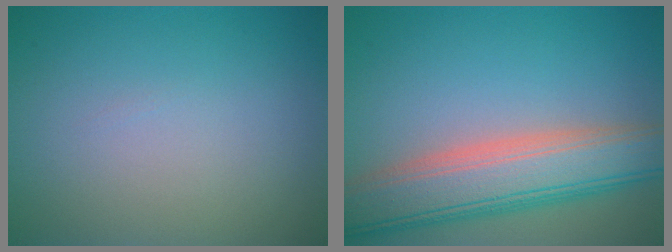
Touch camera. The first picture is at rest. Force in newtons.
{"total": 8.5, "press": 8.5, "slide": 0.6}